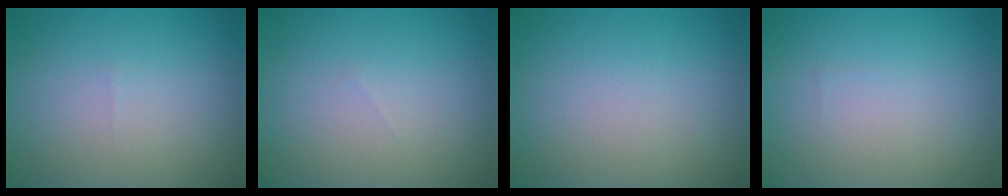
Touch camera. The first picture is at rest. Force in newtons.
{"total": 0.0}
{"total": 0.0}
{"total": 0.0}